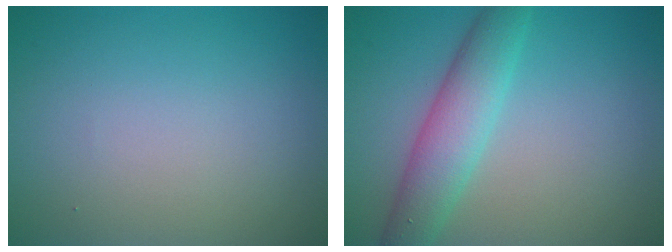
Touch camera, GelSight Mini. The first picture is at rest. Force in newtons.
{"total": 4.8, "press": 4.8, "slide": 0.1}